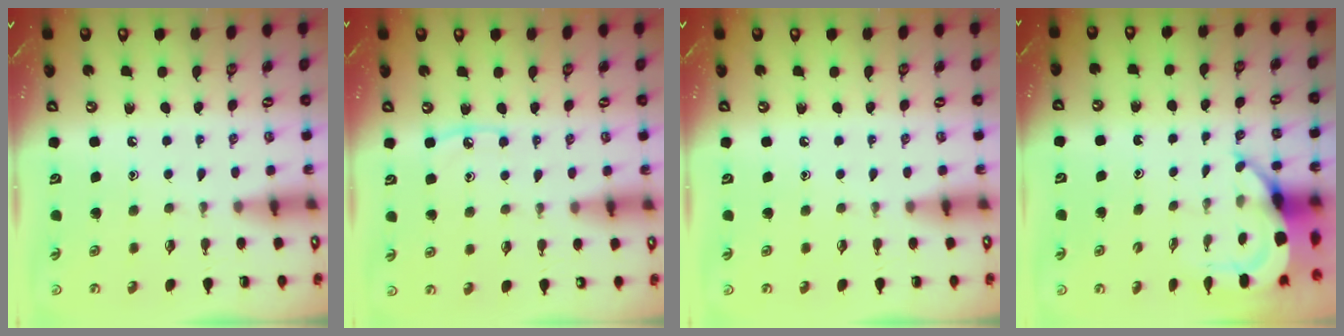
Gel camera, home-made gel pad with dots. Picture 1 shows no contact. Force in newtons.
{"total": 5.3, "press": 5.3, "slide": 0.3}
{"total": 0.0}
{"total": 6.5, "press": 6.4, "slide": 0.9}